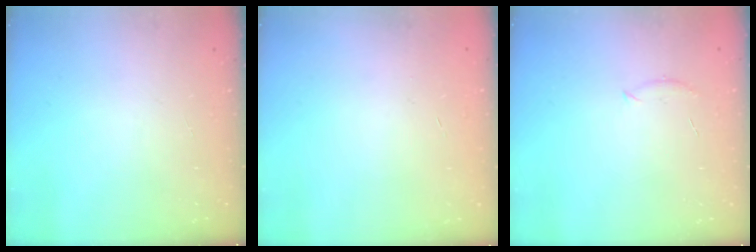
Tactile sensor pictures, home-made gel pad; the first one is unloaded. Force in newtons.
{"total": 0.6, "press": 0.5, "slide": 0.2}
{"total": 5.5, "press": 5.2, "slide": 1.5}